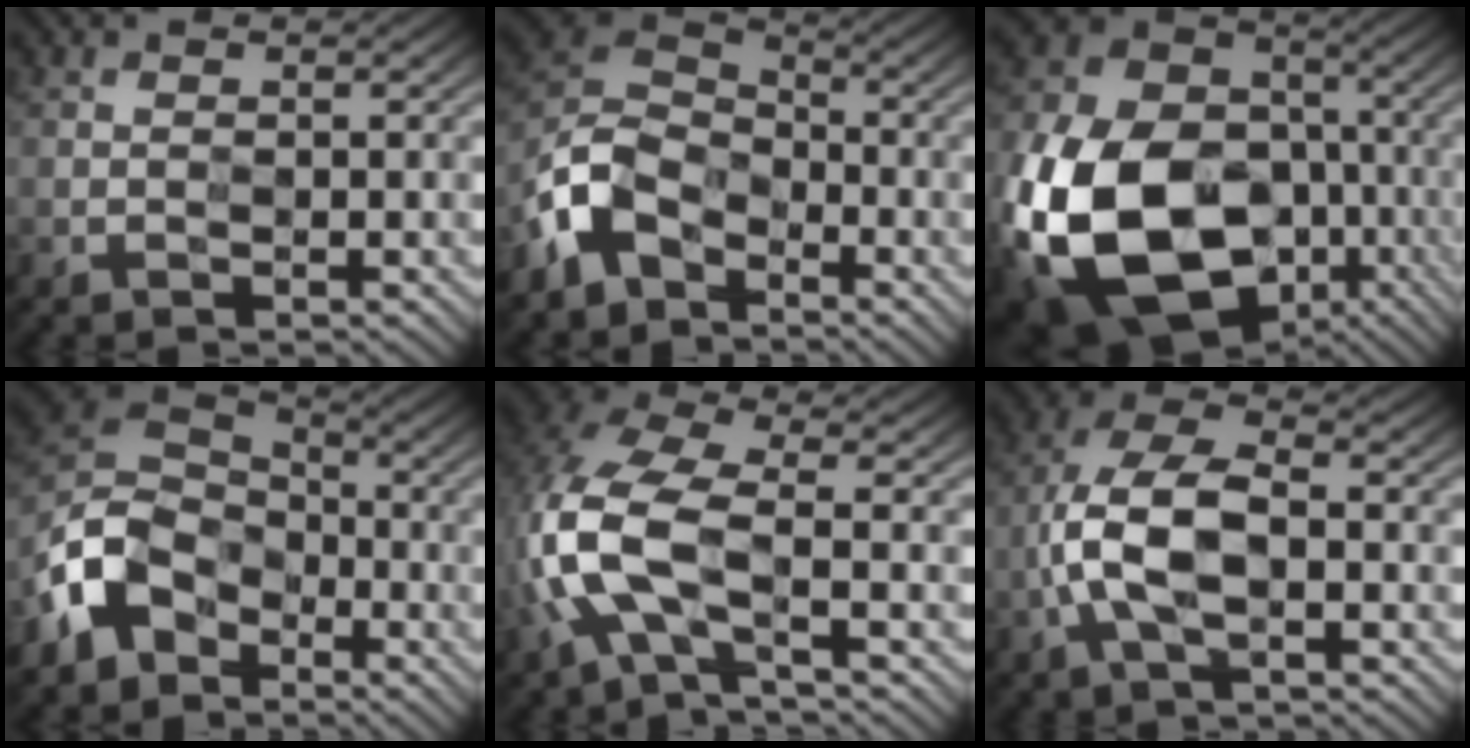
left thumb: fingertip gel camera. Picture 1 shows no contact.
{"total": 8.9, "force": [-5.5, 5.9, 3.9], "torque": [-0.083, 0.000, -0.131]}
{"total": 19.5, "force": [-7.0, 14.1, 11.5], "torque": [-0.287, -0.042, -0.124]}
{"total": 8.8, "force": [-4.9, 6.5, 3.2], "torque": [-0.069, 0.003, -0.119]}
{"total": 10.3, "force": [-2.6, 5.1, 8.6], "torque": [-0.225, 0.005, -0.060]}
{"total": 9.1, "force": [-2.1, 4.7, 7.5], "torque": [-0.158, 0.008, -0.043]}